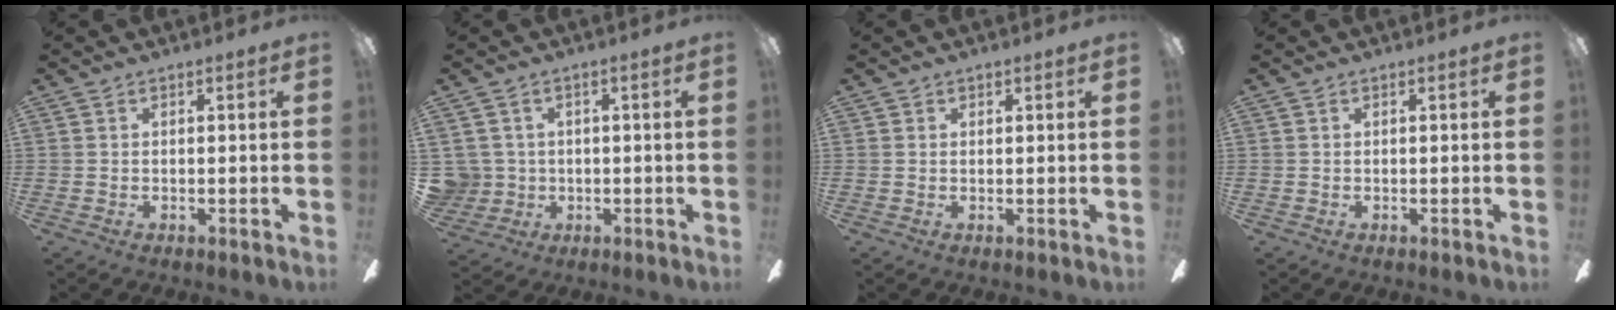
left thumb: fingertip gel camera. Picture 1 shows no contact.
{"total": 5.2, "force": [0.7, 5.1, 0.6], "torque": [-0.035, 0.005, 0.016]}
{"total": 0.8, "force": [0.6, 0.5, 0.0], "torque": [0.000, 0.002, 0.011]}
{"total": 0.0}